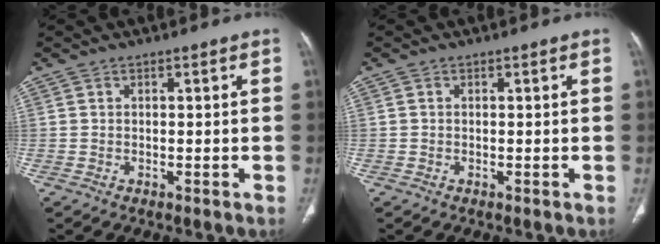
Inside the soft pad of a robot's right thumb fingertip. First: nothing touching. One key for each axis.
{"total": 0.0}